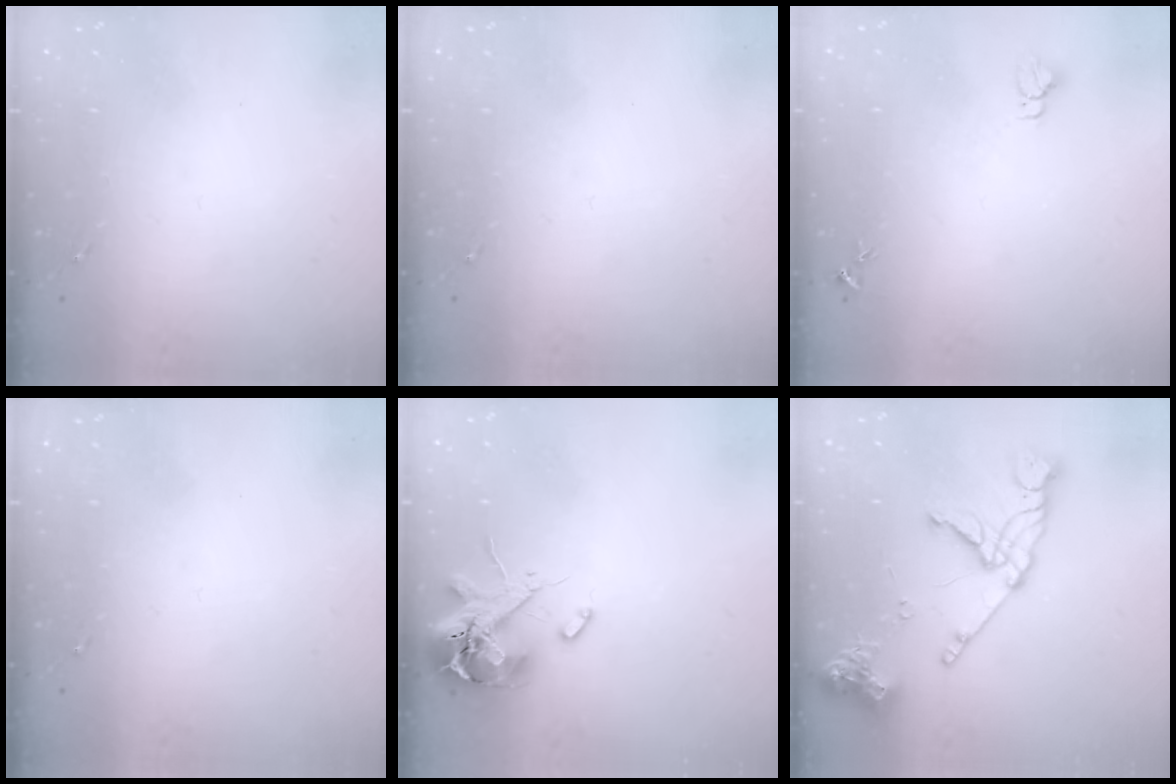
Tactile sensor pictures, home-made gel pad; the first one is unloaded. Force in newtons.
{"total": 0.0}
{"total": 3.9, "press": 3.8, "slide": 0.3}
{"total": 0.0}
{"total": 11.6, "press": 11.4, "slide": 1.8}
{"total": 16.8, "press": 16.7, "slide": 1.3}